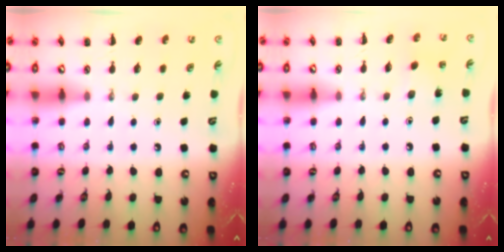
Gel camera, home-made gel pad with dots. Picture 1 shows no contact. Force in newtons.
{"total": 2.9, "press": 2.8, "slide": 0.9}